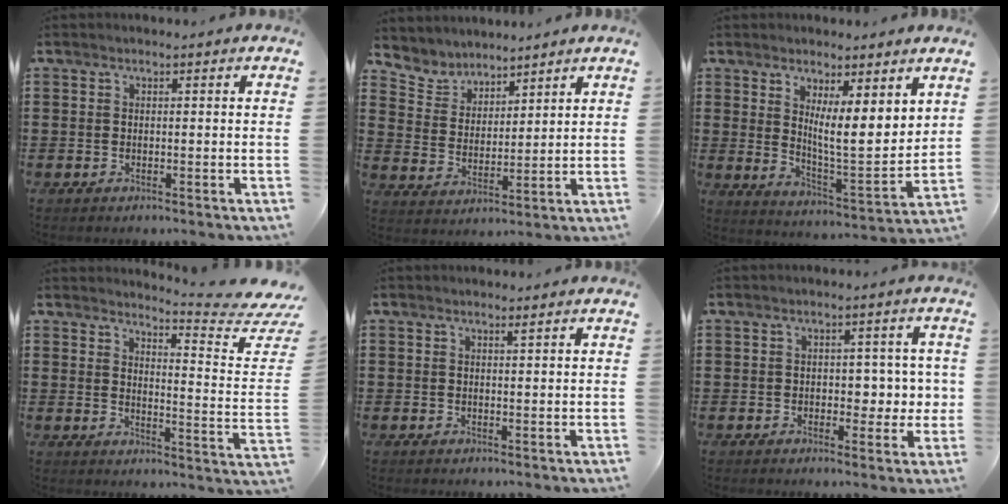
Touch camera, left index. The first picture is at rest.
{"total": 5.2, "force": [5.0, 1.5, -0.1], "torque": [-0.026, -0.021, 0.091]}
{"total": 6.1, "force": [4.3, 1.1, 4.2], "torque": [-0.080, -0.041, 0.069]}
{"total": 5.4, "force": [4.7, -0.3, 2.6], "torque": [-0.042, -0.053, 0.069]}
{"total": 0.9, "force": [0.7, 0.0, 0.5], "torque": [-0.013, -0.002, 0.013]}
{"total": 4.0, "force": [0.2, 2.8, 2.8], "torque": [-0.038, 0.002, -0.007]}